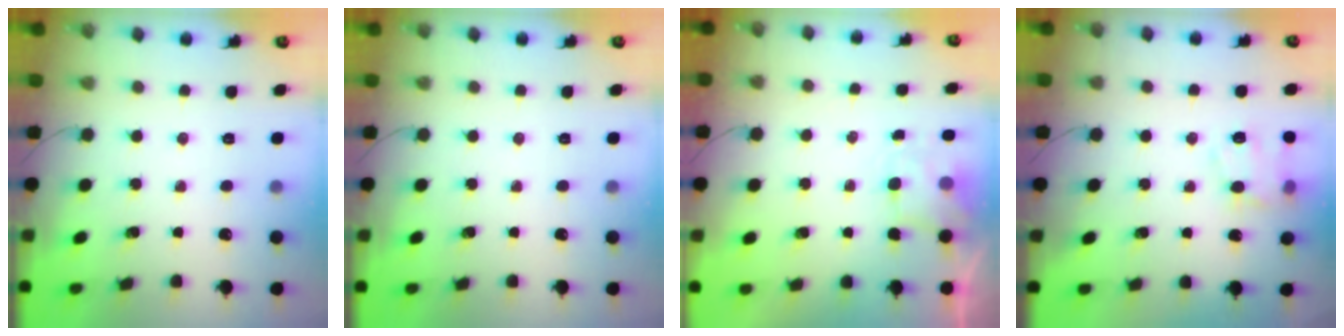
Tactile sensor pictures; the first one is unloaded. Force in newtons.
{"total": 0.0}
{"total": 2.0, "press": 1.8, "slide": 1.0}
{"total": 10.1, "press": 10.1, "slide": 0.8}